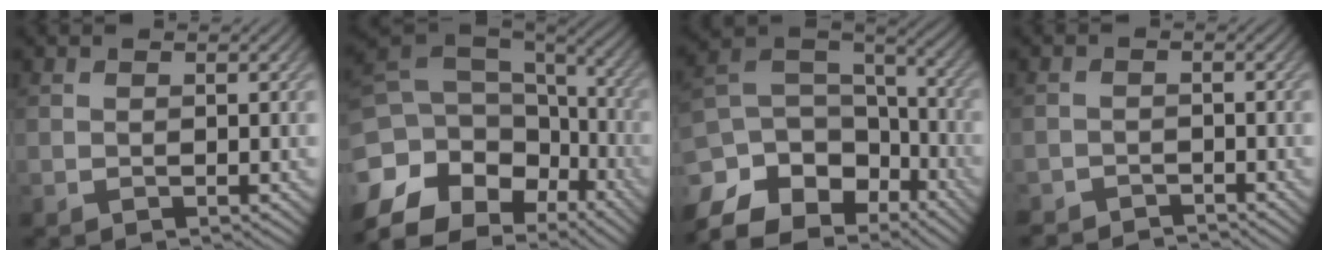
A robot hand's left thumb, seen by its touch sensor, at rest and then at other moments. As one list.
[{"total": 16.9, "force": [-7.9, 11.7, 9.3], "torque": [-0.252, -0.029, -0.092]}, {"total": 14.4, "force": [-8.7, 8.6, 7.5], "torque": [-0.213, -0.028, -0.124]}, {"total": 2.5, "force": [-2.4, 0.5, 0.1], "torque": [0.001, -0.003, -0.048]}]